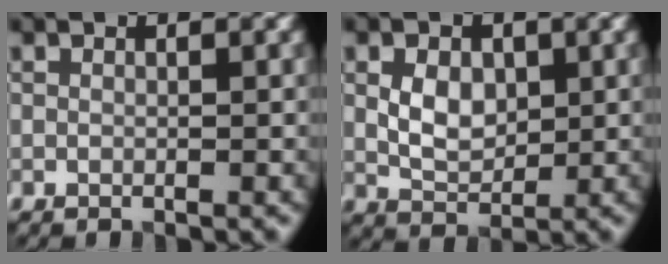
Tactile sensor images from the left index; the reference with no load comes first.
{"total": 3.4, "force": [0.6, 2.3, 2.4], "torque": [-0.047, -0.002, 0.011]}